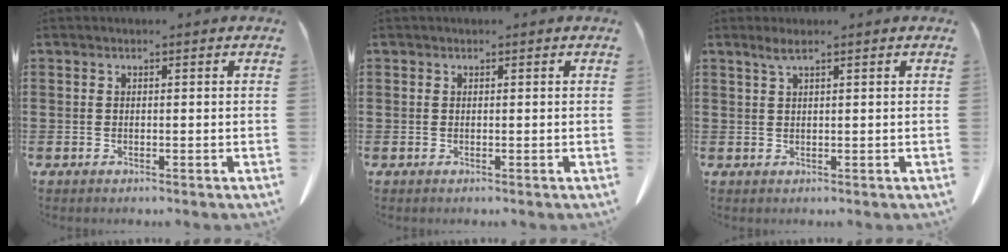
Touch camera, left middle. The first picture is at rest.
{"total": 0.0}
{"total": 1.7, "force": [1.1, 0.0, 1.3], "torque": [-0.027, 0.001, 0.020]}